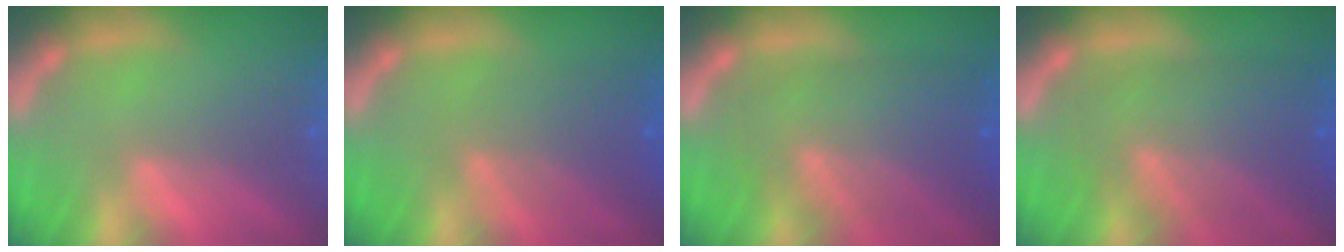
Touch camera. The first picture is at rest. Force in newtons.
{"total": 5.0}
{"total": 8.6}
{"total": 8.6}